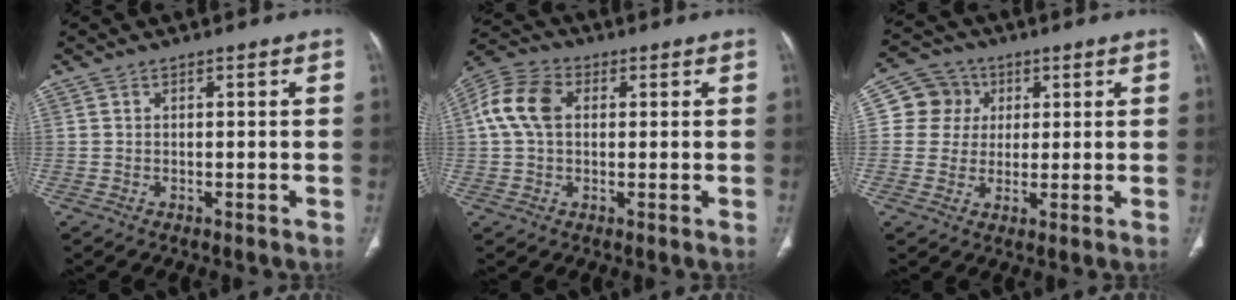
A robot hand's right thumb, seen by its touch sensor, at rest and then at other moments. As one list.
[{"total": 8.9, "force": [1.4, 6.1, 6.4], "torque": [-0.137, 0.024, 0.022]}, {"total": 7.7, "force": [1.7, 7.3, 1.4], "torque": [0.010, 0.004, 0.024]}]